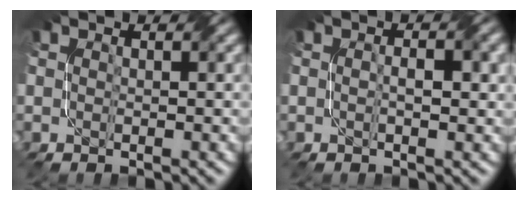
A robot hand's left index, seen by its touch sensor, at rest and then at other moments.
{"total": 1.9, "force": [0.0, 0.5, 1.9], "torque": [-0.032, 0.004, -0.001]}